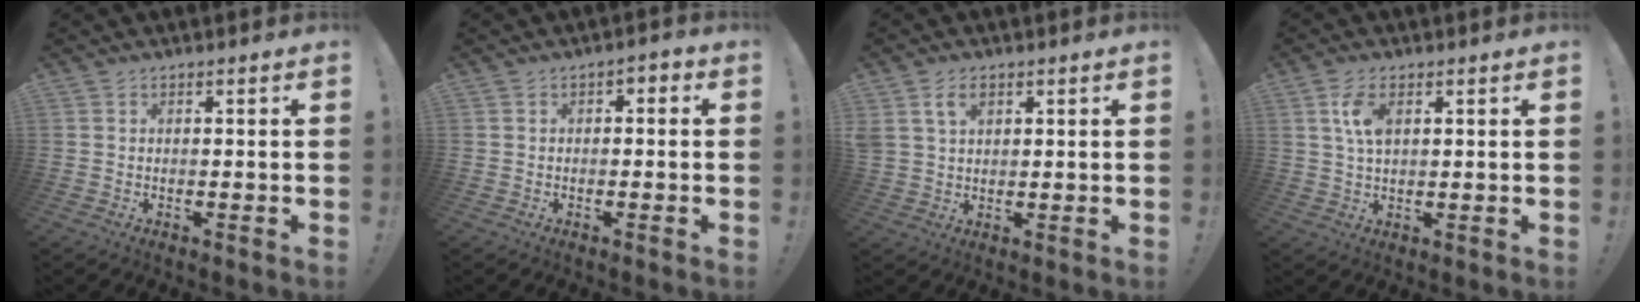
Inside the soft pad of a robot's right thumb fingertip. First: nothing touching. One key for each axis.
{"total": 2.1, "fx": -1.5, "fy": 1.2, "fz": 0.9, "tx": -0.019, "ty": 0.015, "tz": -0.026}
{"total": 4.9, "fx": 2.3, "fy": 3.2, "fz": 2.8, "tx": -0.052, "ty": 0.002, "tz": 0.044}
{"total": 6.3, "fx": 2.0, "fy": 3.1, "fz": 5.1, "tx": -0.096, "ty": -0.001, "tz": 0.033}